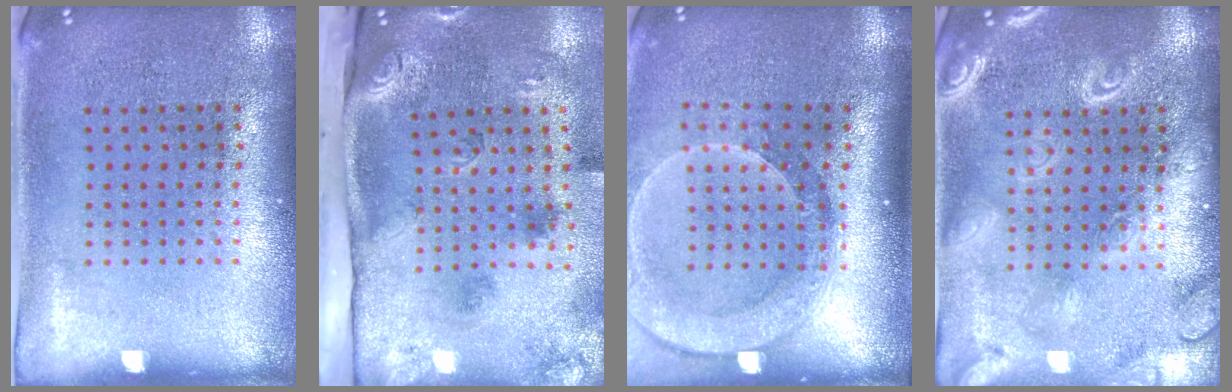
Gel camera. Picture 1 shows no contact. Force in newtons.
{"total": 3.5, "press": 2.2, "slide": 2.8}
{"total": 2.5, "press": 1.9, "slide": 1.6}
{"total": 3.8, "press": 3.8, "slide": 0.5}